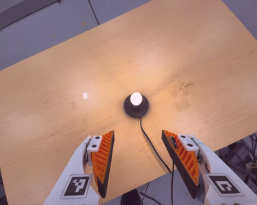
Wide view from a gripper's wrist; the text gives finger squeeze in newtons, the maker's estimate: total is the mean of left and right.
{"total": 0.0}